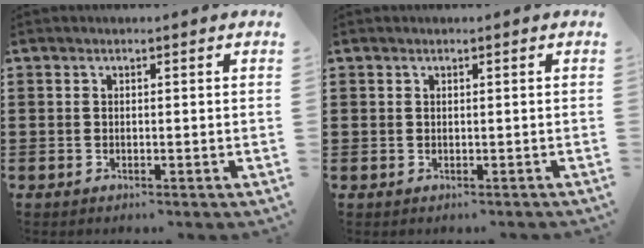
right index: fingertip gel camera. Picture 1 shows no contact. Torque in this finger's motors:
{"motor_torque": [-1.13, 0.78, -1.05, -0.21]}